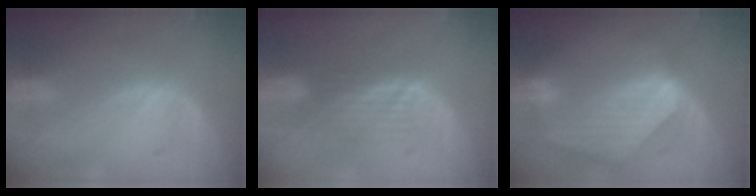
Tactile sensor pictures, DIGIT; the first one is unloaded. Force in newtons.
{"total": 4.5, "press": 3.8, "slide": 2.3}
{"total": 9.2, "press": 8.0, "slide": 4.5}